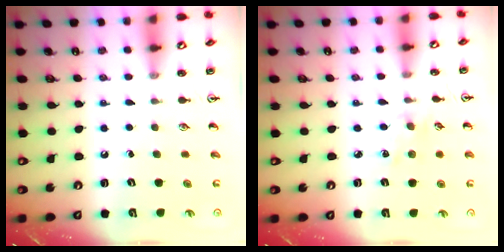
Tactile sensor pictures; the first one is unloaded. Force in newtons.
{"total": 2.5, "press": 2.4, "slide": 0.4}